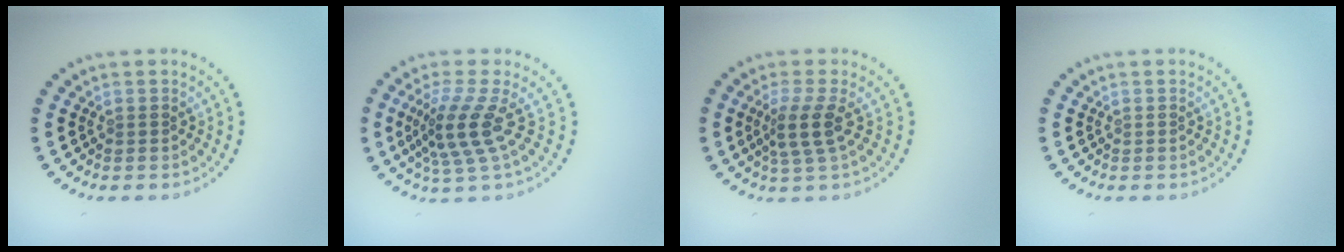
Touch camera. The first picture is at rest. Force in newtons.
{"total": 4.1, "press": 2.9, "slide": 2.8}
{"total": 2.8, "press": 2.2, "slide": 1.8}
{"total": 0.0}